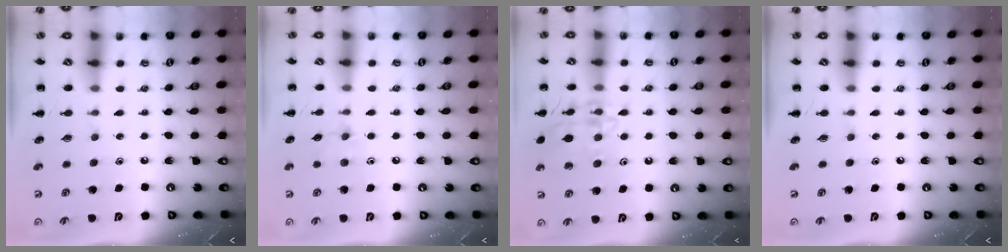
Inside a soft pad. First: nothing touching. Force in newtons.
{"total": 5.9, "press": 5.6, "slide": 1.9}
{"total": 14.8, "press": 14.7, "slide": 0.8}
{"total": 0.0}